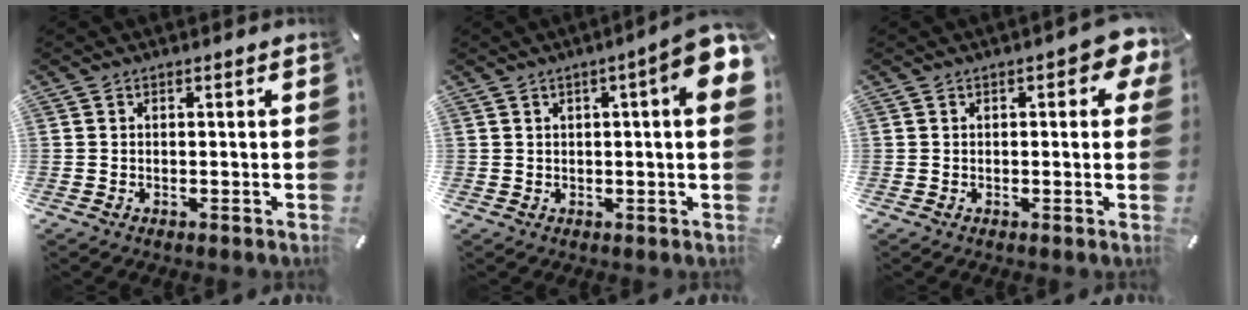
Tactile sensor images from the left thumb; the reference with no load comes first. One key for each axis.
{"total": 7.6, "fx": 2.5, "fy": 1.4, "fz": 7.0, "tx": -0.099, "ty": -0.008, "tz": 0.037}
{"total": 4.8, "fx": 1.3, "fy": 2.3, "fz": 4.0, "tx": -0.056, "ty": 0.002, "tz": 0.018}